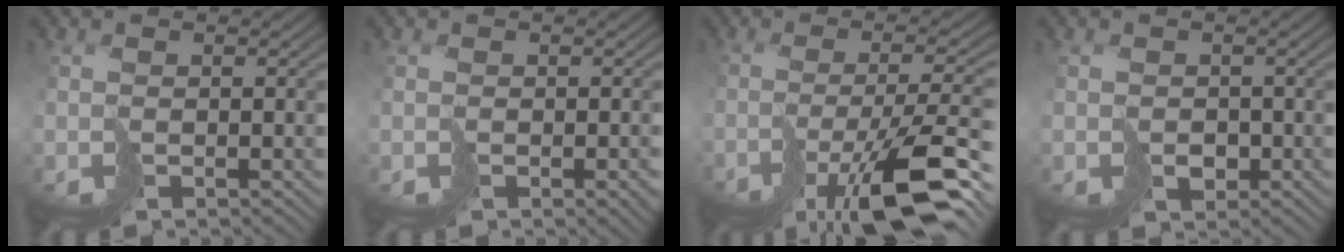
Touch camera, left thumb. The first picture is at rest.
{"total": 2.3, "force": [-1.1, 0.7, 1.8], "torque": [-0.028, -0.001, -0.013]}
{"total": 14.3, "force": [-8.1, 3.8, 11.2], "torque": [-0.191, -0.015, -0.130]}
{"total": 1.6, "force": [-0.4, 1.4, 0.7], "torque": [-0.008, -0.006, -0.007]}